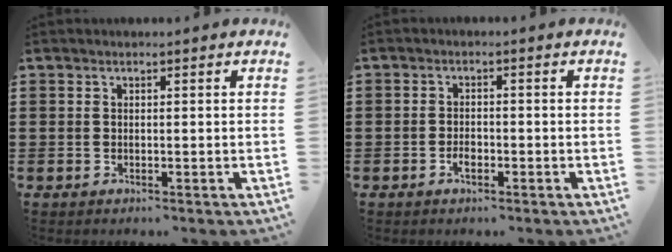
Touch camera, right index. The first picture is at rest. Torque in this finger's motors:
{"motor_torque": [1.01, 1.13, -0.02, 0.00]}